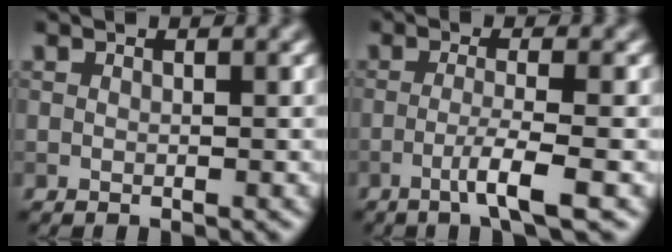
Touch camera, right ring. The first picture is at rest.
{"total": 3.4, "force": [-1.5, 0.2, 3.0], "torque": [-0.052, 0.001, -0.040]}